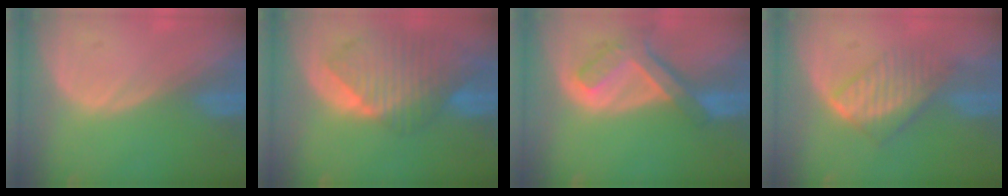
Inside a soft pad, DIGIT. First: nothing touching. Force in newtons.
{"total": 10.2, "press": 8.8, "slide": 5.1}
{"total": 7.5, "press": 6.5, "slide": 3.8}
{"total": 6.5, "press": 6.3, "slide": 1.7}